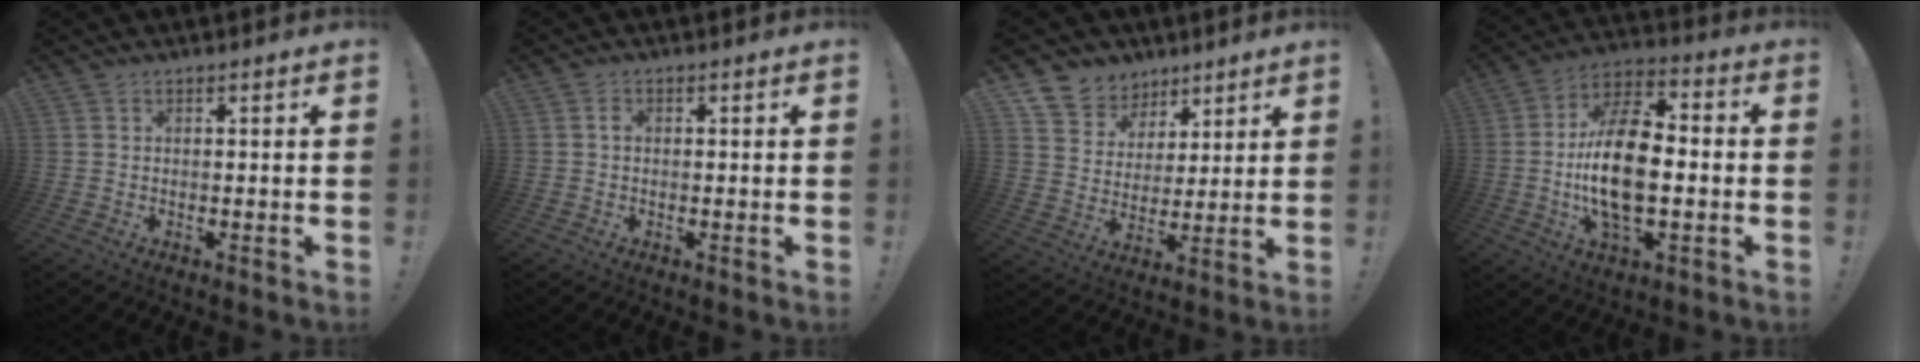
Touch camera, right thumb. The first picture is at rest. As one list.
[{"total": 0.8, "force": [-0.2, 0.5, 0.6], "torque": [-0.003, 0.000, -0.007]}, {"total": 9.9, "force": [6.5, 7.3, 1.5], "torque": [-0.022, -0.054, 0.129]}, {"total": 19.1, "force": [-1.7, 10.2, 16.1], "torque": [-0.290, 0.000, -0.034]}]